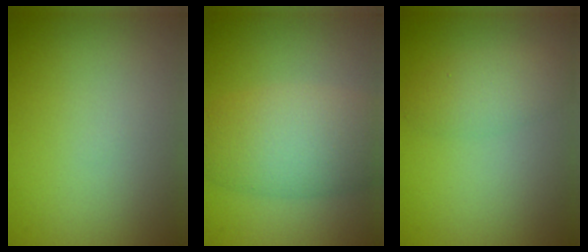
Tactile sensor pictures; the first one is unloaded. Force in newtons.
{"total": 6.7, "press": 6.7, "slide": 0.3}
{"total": 2.5, "press": 2.5, "slide": 0.0}